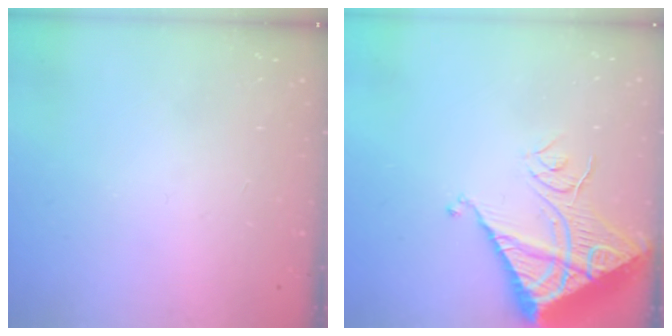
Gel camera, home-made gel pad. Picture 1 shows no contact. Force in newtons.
{"total": 13.8, "press": 13.7, "slide": 1.3}